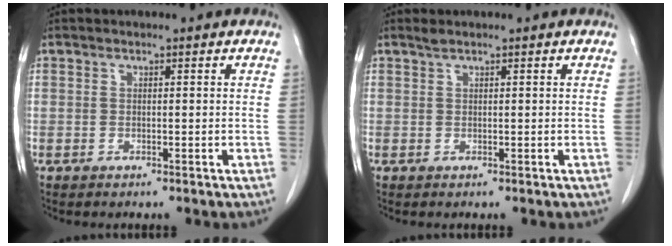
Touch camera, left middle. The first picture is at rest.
{"total": 0.6, "force": [0.5, 0.0, 0.3], "torque": [-0.013, 0.007, 0.015]}